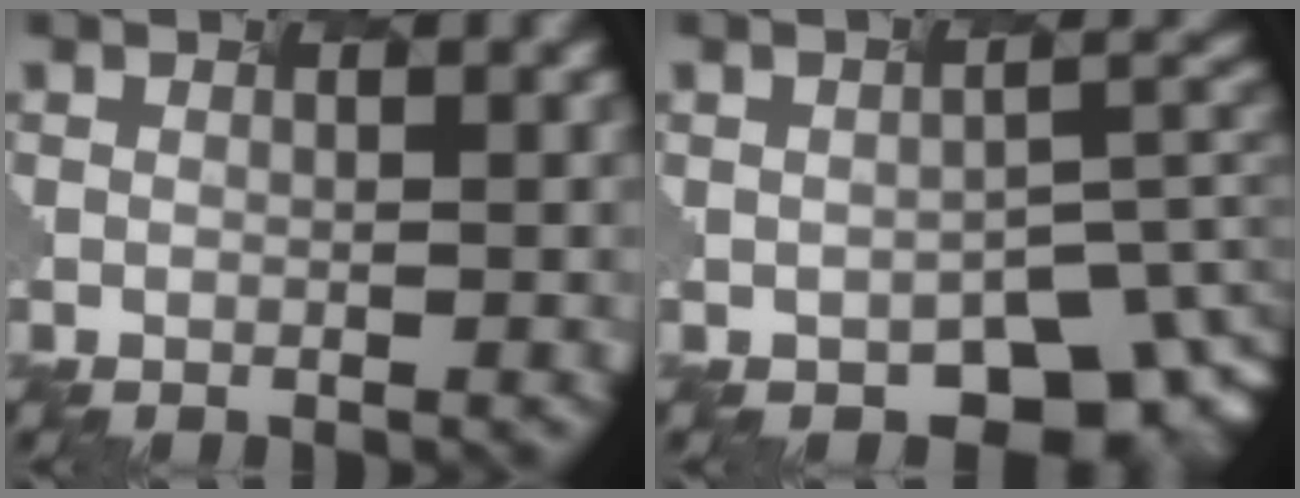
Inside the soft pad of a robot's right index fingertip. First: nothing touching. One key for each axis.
{"total": 6.7, "fx": -4.3, "fy": 3.2, "fz": 3.9, "tx": -0.054, "ty": -0.024, "tz": -0.028}